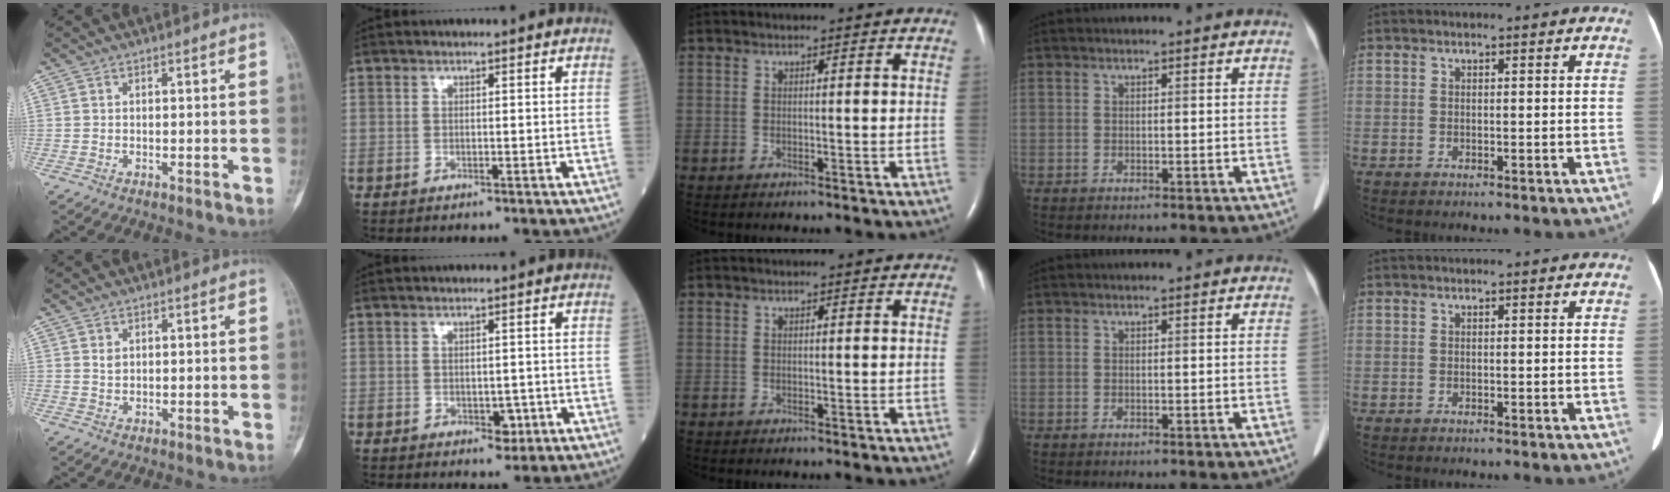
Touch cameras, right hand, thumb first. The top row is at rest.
{"thumb": {"total": 1.2, "force": [0.5, 0.9, 0.7], "torque": [-0.006, -0.003, 0.011]}, "index": {"total": 2.1, "force": [-0.6, 1.3, 1.5], "torque": [-0.015, 0.001, -0.004]}}